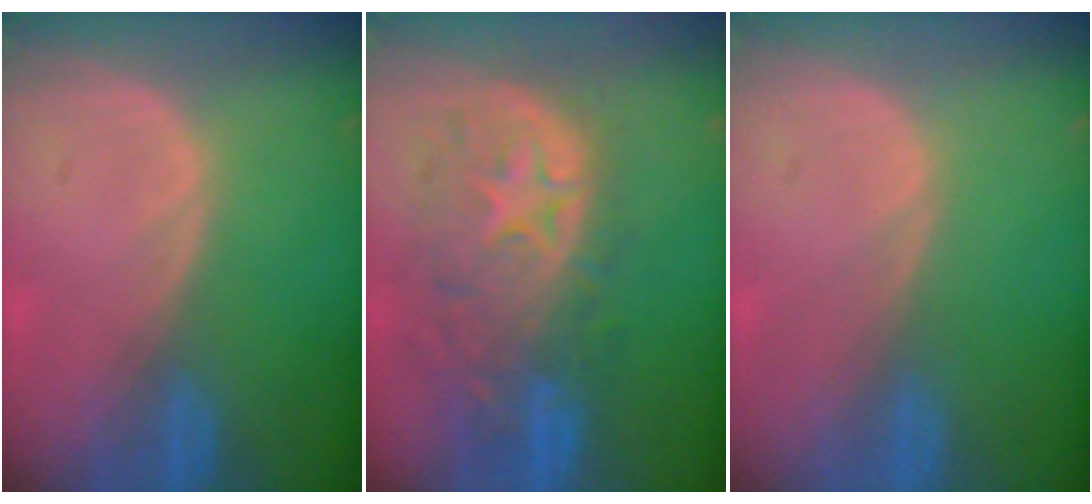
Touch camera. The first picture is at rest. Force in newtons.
{"total": 11.1, "press": 9.8, "slide": 5.2}
{"total": 0.0}